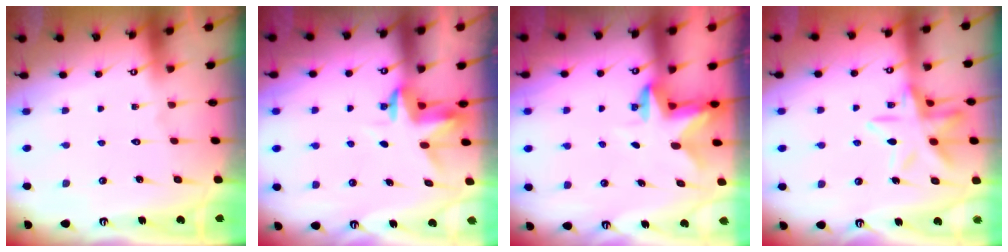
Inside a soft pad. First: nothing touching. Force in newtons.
{"total": 3.5, "press": 3.5, "slide": 0.2}
{"total": 2.8, "press": 2.7, "slide": 0.5}
{"total": 13.3, "press": 13.3, "slide": 1.2}